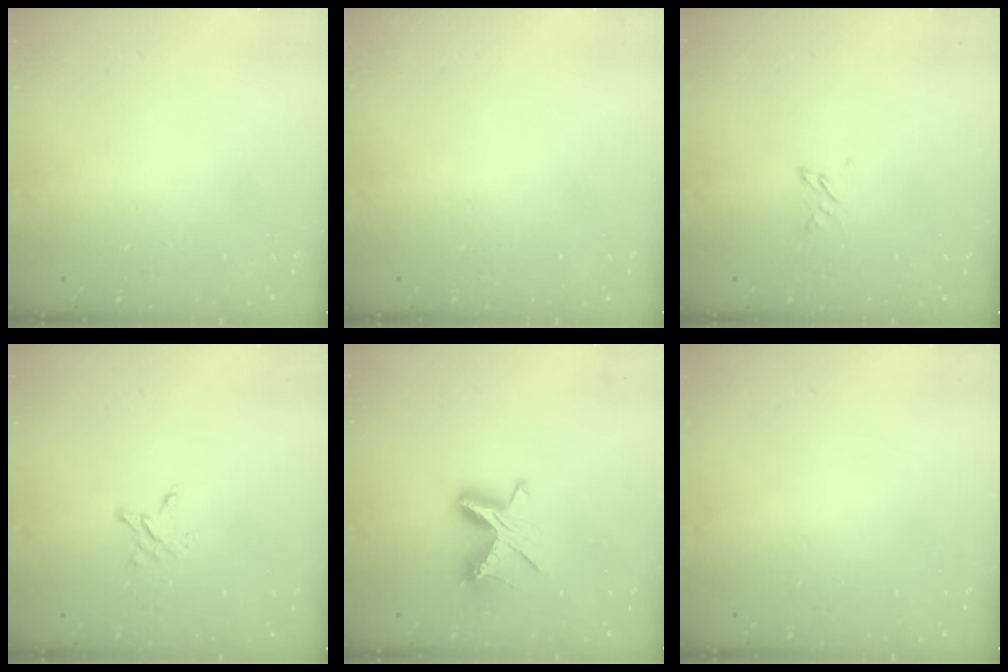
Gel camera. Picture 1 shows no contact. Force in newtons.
{"total": 0.0}
{"total": 1.7, "press": 1.7, "slide": 0.3}
{"total": 2.8, "press": 2.8, "slide": 0.3}
{"total": 8.5, "press": 8.5, "slide": 0.5}
{"total": 0.0}